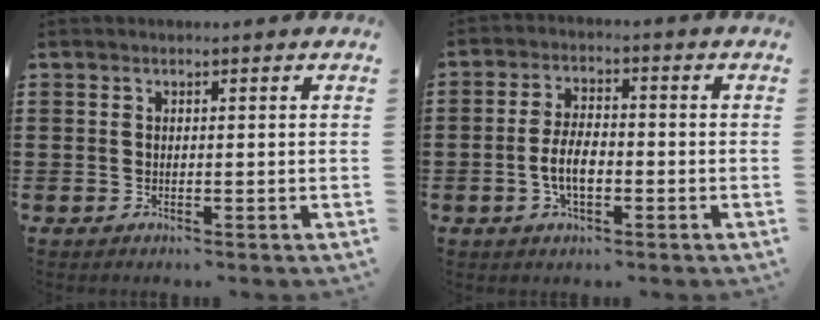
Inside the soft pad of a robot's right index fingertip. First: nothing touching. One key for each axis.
{"total": 5.5, "fx": -1.2, "fy": 2.6, "fz": 4.7, "tx": -0.110, "ty": 0.000, "tz": -0.030}